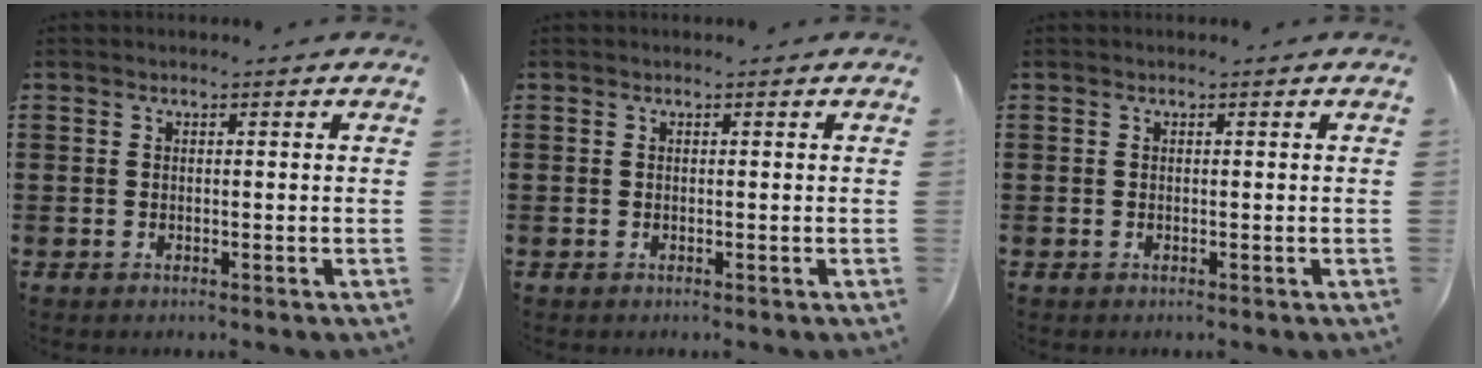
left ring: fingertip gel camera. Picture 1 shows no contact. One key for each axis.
{"total": 0.0}
{"total": 0.0}